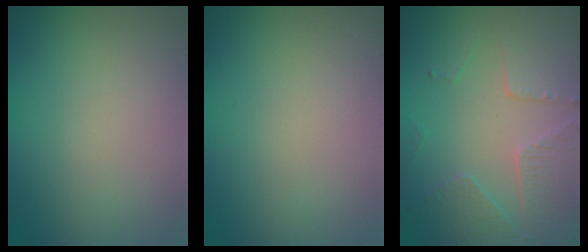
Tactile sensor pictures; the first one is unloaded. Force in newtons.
{"total": 0.0}
{"total": 4.5, "press": 3.3, "slide": 3.1}